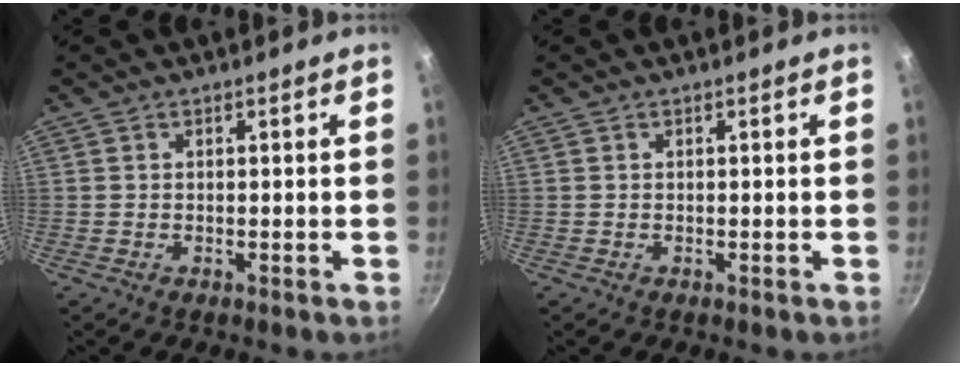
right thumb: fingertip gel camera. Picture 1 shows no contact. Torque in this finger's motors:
{"motor_torque": [0.00, 0.00, -0.13, 0.13, 0.00]}